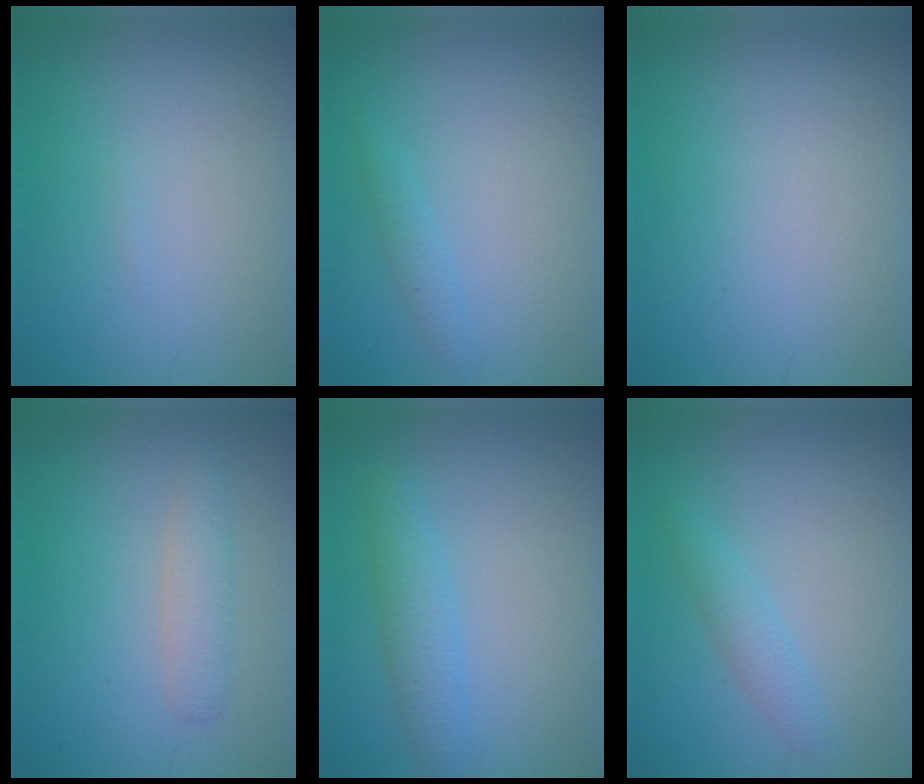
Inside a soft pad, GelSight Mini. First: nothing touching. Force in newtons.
{"total": 1.1, "press": 1.1, "slide": 0.1}
{"total": 0.0}
{"total": 1.9, "press": 1.9, "slide": 0.1}
{"total": 2.4, "press": 2.4, "slide": 0.1}
{"total": 1.7, "press": 1.7, "slide": 0.1}